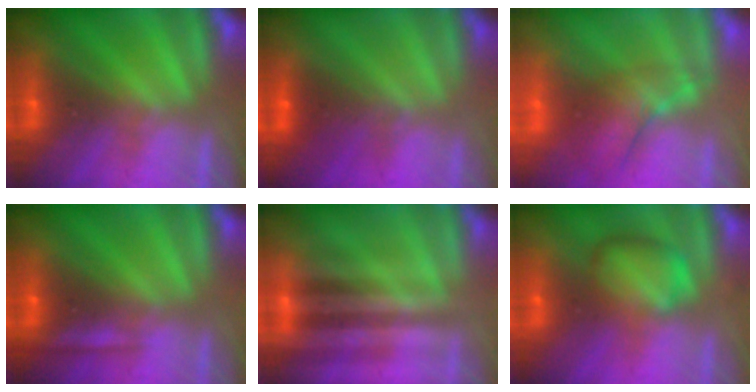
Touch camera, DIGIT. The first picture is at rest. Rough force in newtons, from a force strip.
{"total": 1.8}
{"total": 2.4}
{"total": 2.2}
{"total": 2.2}
{"total": 2.4}